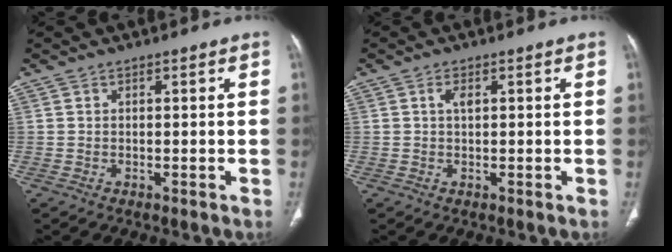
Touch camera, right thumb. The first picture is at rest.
{"total": 1.5, "force": [0.4, 0.7, 1.3], "torque": [-0.023, 0.002, 0.005]}